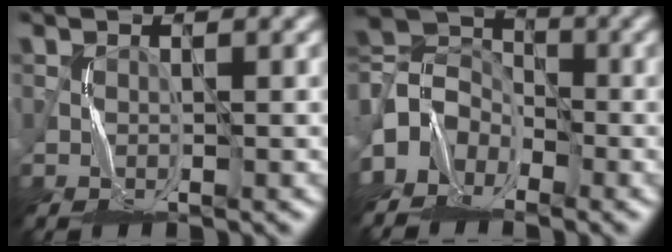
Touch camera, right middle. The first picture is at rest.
{"total": 4.4, "force": [-3.1, 3.0, 0.7], "torque": [-0.007, 0.005, -0.082]}